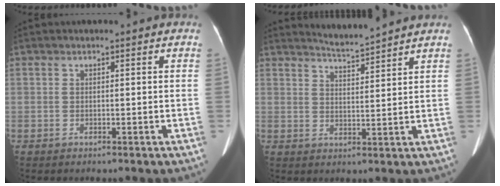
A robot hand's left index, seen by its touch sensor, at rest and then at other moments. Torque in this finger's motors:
{"motor_torque": [0.41, -0.62, 0.05, 0.00]}